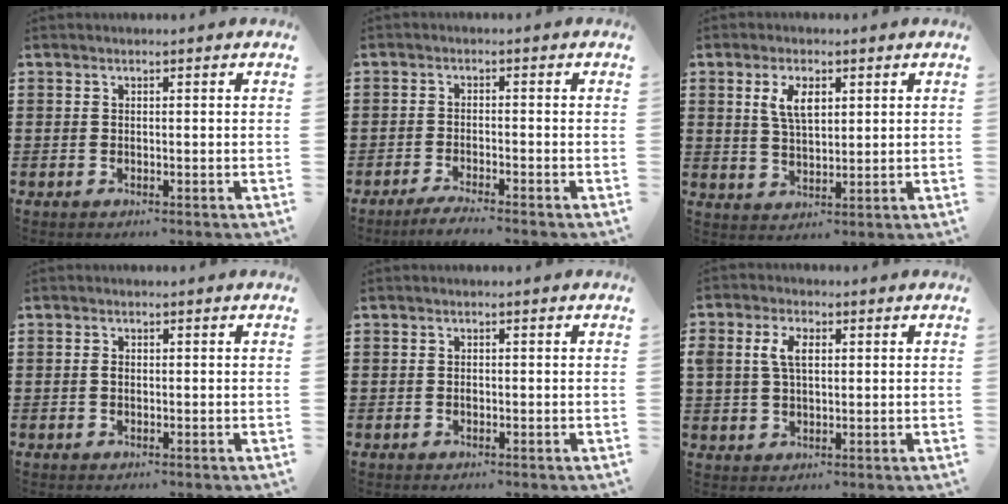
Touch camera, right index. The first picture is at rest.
{"total": 2.4, "force": [-2.3, -0.5, 0.8], "torque": [-0.014, -0.001, -0.044]}
{"total": 4.8, "force": [1.8, 2.2, 3.8], "torque": [-0.084, 0.007, 0.031]}
{"total": 0.7, "force": [-0.1, 0.4, 0.6], "torque": [-0.015, -0.001, -0.002]}
{"total": 0.5, "force": [-0.2, 0.3, 0.4], "torque": [-0.010, -0.001, -0.003]}
{"total": 4.6, "force": [1.2, 2.8, 3.5], "torque": [-0.084, 0.011, 0.015]}